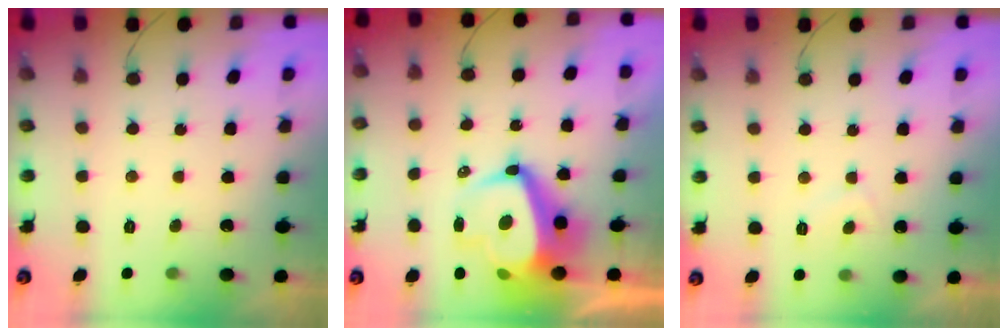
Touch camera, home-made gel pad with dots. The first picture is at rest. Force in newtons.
{"total": 13.8, "press": 13.7, "slide": 1.6}
{"total": 2.1, "press": 1.9, "slide": 0.7}